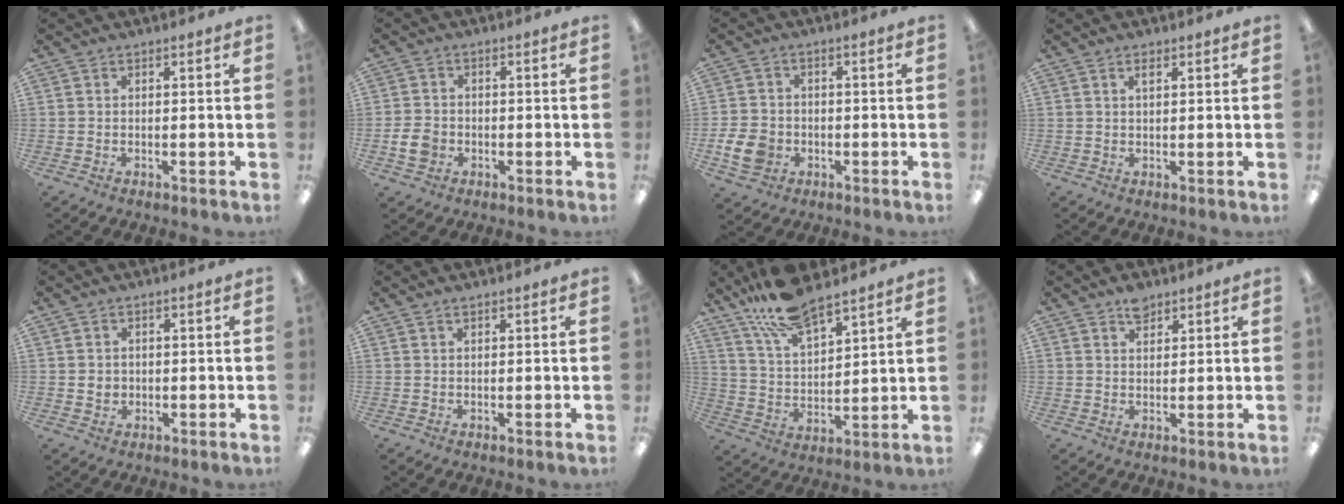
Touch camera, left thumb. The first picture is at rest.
{"total": 4.6, "force": [-1.2, 3.8, 2.3], "torque": [-0.043, 0.001, -0.025]}
{"total": 6.8, "force": [-1.9, 5.6, 3.4], "torque": [-0.074, 0.009, -0.034]}
{"total": 2.0, "force": [1.2, 0.8, 1.3], "torque": [-0.021, -0.002, 0.020]}
{"total": 2.1, "force": [0.5, 1.9, 0.7], "torque": [-0.016, 0.003, 0.008]}
{"total": 1.3, "force": [1.0, 0.5, 0.7], "torque": [-0.015, 0.000, 0.019]}
{"total": 13.8, "force": [11.2, 4.5, 6.7], "torque": [-0.139, -0.057, 0.204]}
{"total": 4.0, "force": [3.2, 2.0, 1.4], "torque": [-0.009, -0.015, 0.054]}